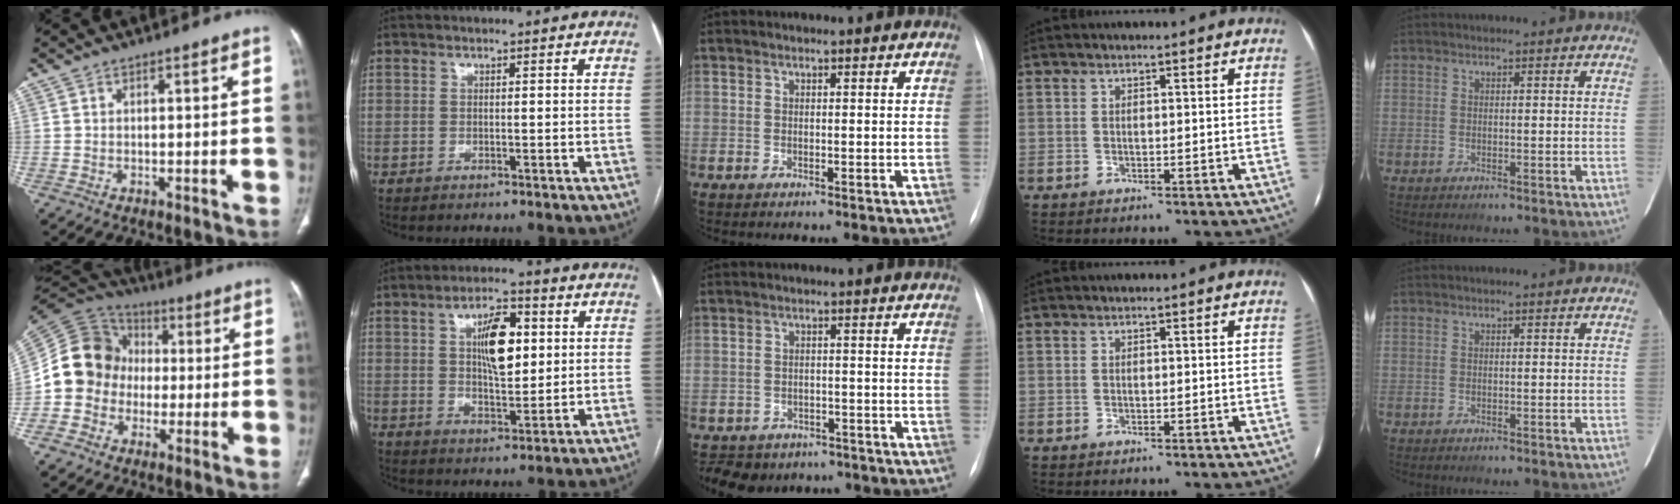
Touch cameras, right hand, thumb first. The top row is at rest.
{"thumb": {"total": 13.4, "force": [-1.3, 12.2, 5.3], "torque": [-0.082, 0.034, -0.033]}, "index": {"total": 8.9, "force": [2.1, 3.3, 8.0], "torque": [-0.136, 0.011, 0.038]}, "middle": {"total": 9.6, "force": [-7.6, 5.7, 1.6], "torque": [-0.029, 0.011, -0.089]}}